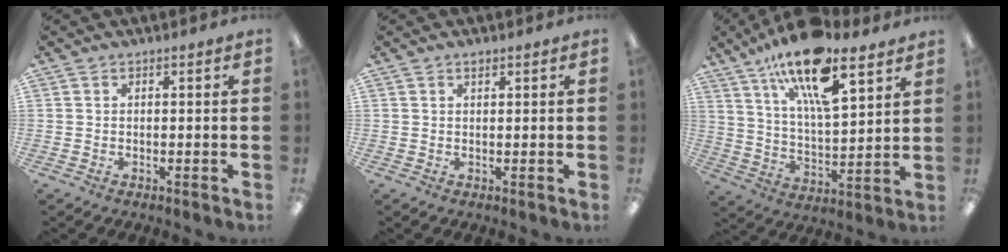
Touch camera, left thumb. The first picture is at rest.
{"total": 0.9, "force": [0.7, 0.3, 0.4], "torque": [-0.009, 0.001, 0.013]}
{"total": 19.9, "force": [13.3, 6.5, 13.3], "torque": [-0.224, -0.069, 0.223]}